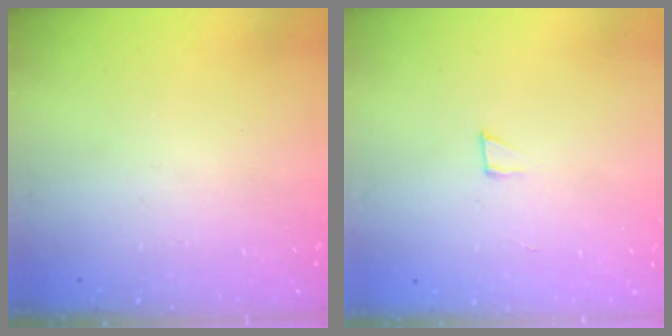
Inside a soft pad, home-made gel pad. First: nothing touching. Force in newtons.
{"total": 2.6, "press": 2.6, "slide": 0.1}